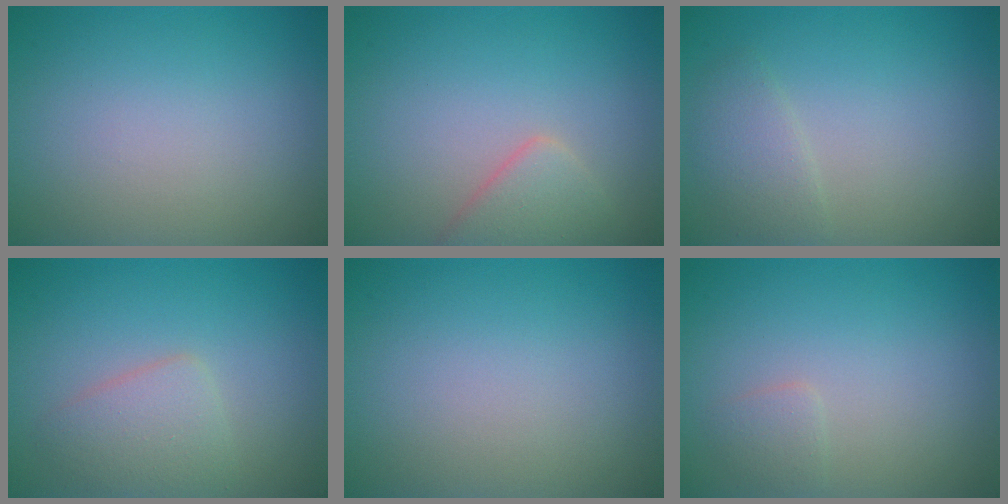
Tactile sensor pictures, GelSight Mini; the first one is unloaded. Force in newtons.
{"total": 2.6, "press": 2.6, "slide": 0.2}
{"total": 1.9, "press": 1.9, "slide": 0.1}
{"total": 2.7, "press": 2.7, "slide": 0.1}
{"total": 0.0}
{"total": 1.0, "press": 1.0, "slide": 0.0}